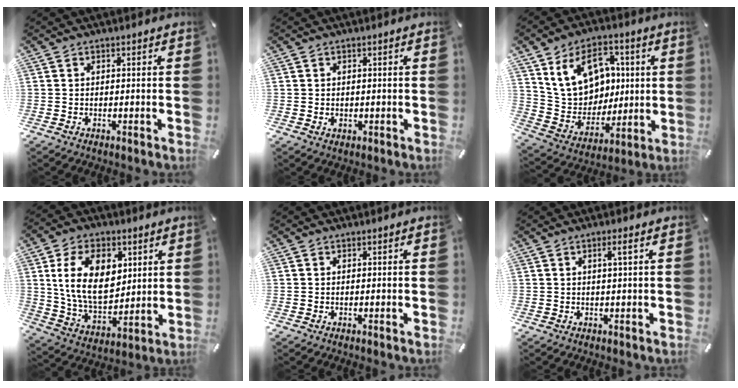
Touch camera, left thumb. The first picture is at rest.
{"total": 0.9, "force": [0.1, 0.9, 0.2], "torque": [-0.005, 0.005, -0.001]}
{"total": 16.9, "force": [6.1, 13.2, 8.5], "torque": [-0.149, -0.011, 0.126]}
{"total": 17.1, "force": [4.9, 11.6, 11.5], "torque": [-0.219, 0.000, 0.089]}
{"total": 0.0}
{"total": 2.5, "force": [0.8, 0.0, 2.4], "torque": [-0.047, 0.002, 0.011]}